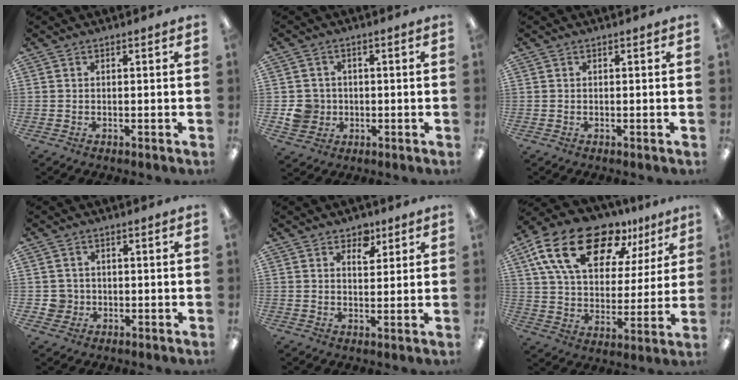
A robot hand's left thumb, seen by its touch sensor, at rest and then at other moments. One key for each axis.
{"total": 6.2, "fx": -0.6, "fy": 5.9, "fz": 1.5, "tx": -0.026, "ty": 0.013, "tz": -0.008}
{"total": 0.0}
{"total": 4.0, "fx": 0.0, "fy": 4.0, "fz": 0.5, "tx": -0.006, "ty": 0.007, "tz": 0.001}
{"total": 5.1, "fx": 3.5, "fy": 3.0, "fz": 2.2, "tx": -0.013, "ty": -0.019, "tz": 0.056}
{"total": 22.1, "fx": 13.3, "fy": 11.5, "fz": 13.3, "tx": -0.230, "ty": -0.063, "tz": 0.235}